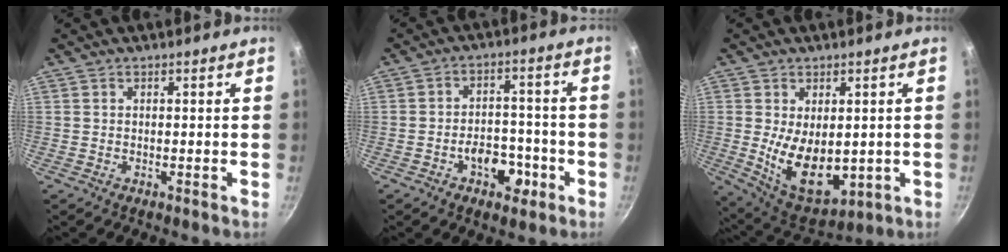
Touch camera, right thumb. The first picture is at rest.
{"total": 8.2, "force": [-3.7, 5.2, 5.1], "torque": [-0.041, 0.027, -0.056]}
{"total": 12.8, "force": [-0.4, 7.7, 10.2], "torque": [-0.149, -0.028, 0.022]}